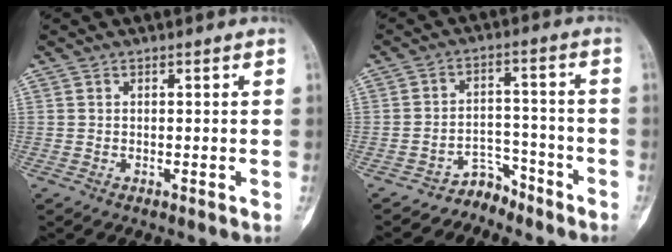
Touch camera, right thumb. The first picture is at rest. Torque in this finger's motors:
{"motor_torque": [-0.30, -0.33, 0.33, -0.18, 0.03]}